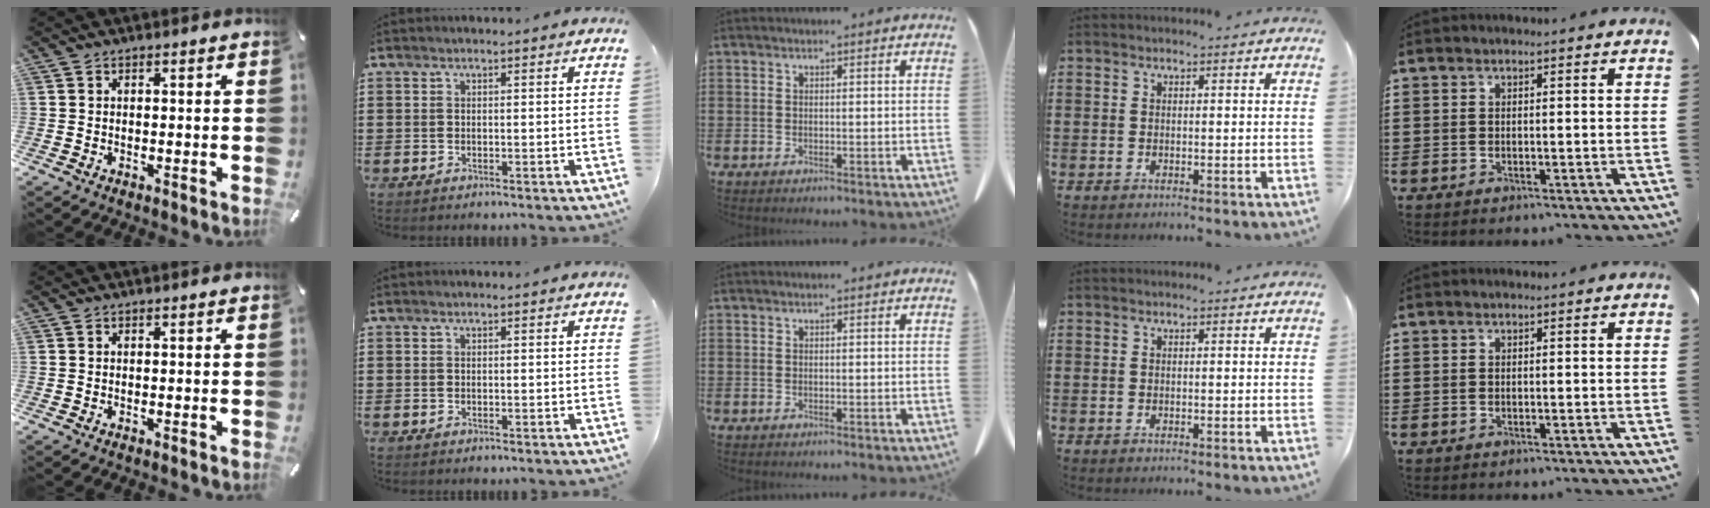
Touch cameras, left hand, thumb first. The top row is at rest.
{}